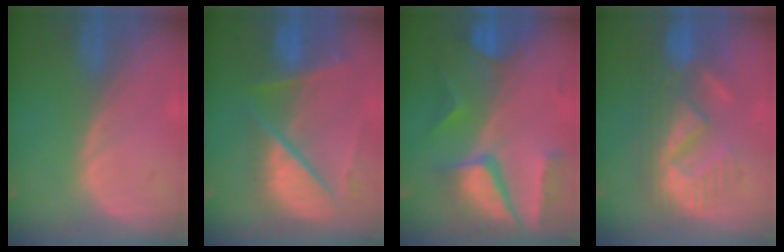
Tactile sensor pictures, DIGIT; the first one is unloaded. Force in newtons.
{"total": 10.4, "press": 8.6, "slide": 5.7}
{"total": 10.4, "press": 8.8, "slide": 5.7}
{"total": 9.4, "press": 9.0, "slide": 2.7}